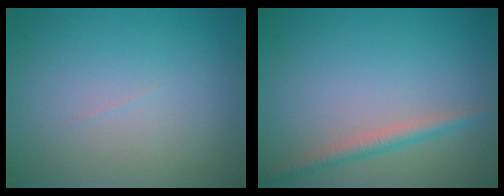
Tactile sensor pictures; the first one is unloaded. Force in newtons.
{"total": 1.8, "press": 1.8, "slide": 0.1}